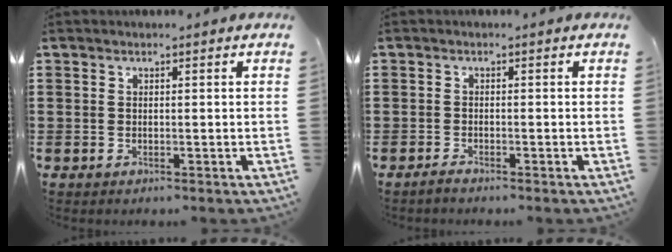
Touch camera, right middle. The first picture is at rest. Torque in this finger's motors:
{"motor_torque": [0.15, -0.02, 0.07, 0.02]}